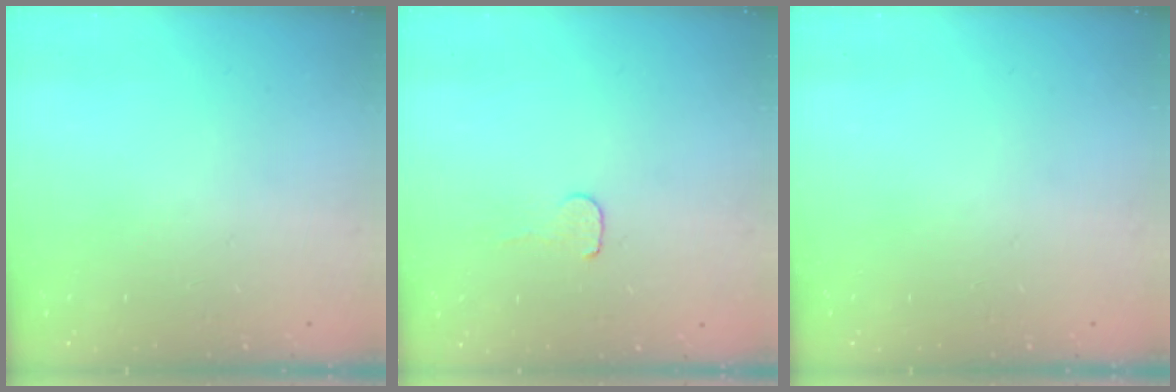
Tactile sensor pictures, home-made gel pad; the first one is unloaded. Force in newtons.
{"total": 4.1, "press": 4.1, "slide": 0.4}
{"total": 0.0}